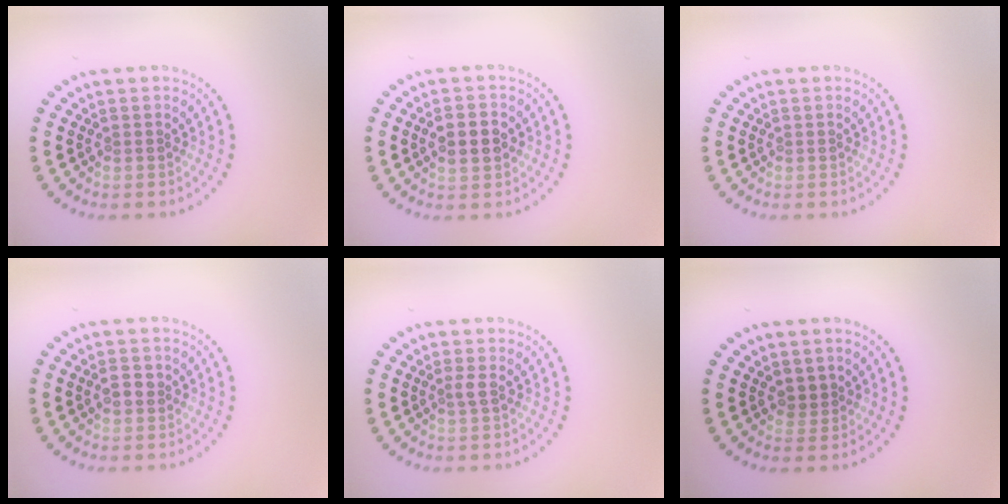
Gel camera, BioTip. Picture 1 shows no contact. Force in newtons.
{"total": 3.0, "press": 3.0, "slide": 0.1}
{"total": 0.0}
{"total": 1.3, "press": 1.2, "slide": 0.3}
{"total": 0.9, "press": 0.6, "slide": 0.7}
{"total": 1.3, "press": 1.0, "slide": 0.7}